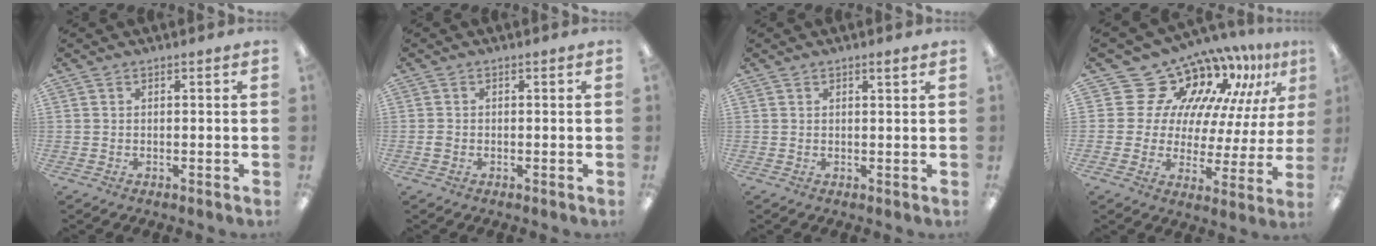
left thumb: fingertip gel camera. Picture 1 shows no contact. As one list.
[{"total": 1.0, "force": [-0.4, 0.8, 0.5], "torque": [-0.009, 0.004, -0.009]}, {"total": 1.4, "force": [1.0, 0.3, 0.9], "torque": [-0.011, -0.002, 0.015]}, {"total": 16.8, "force": [13.1, 9.4, 4.6], "torque": [-0.099, -0.109, 0.244]}]